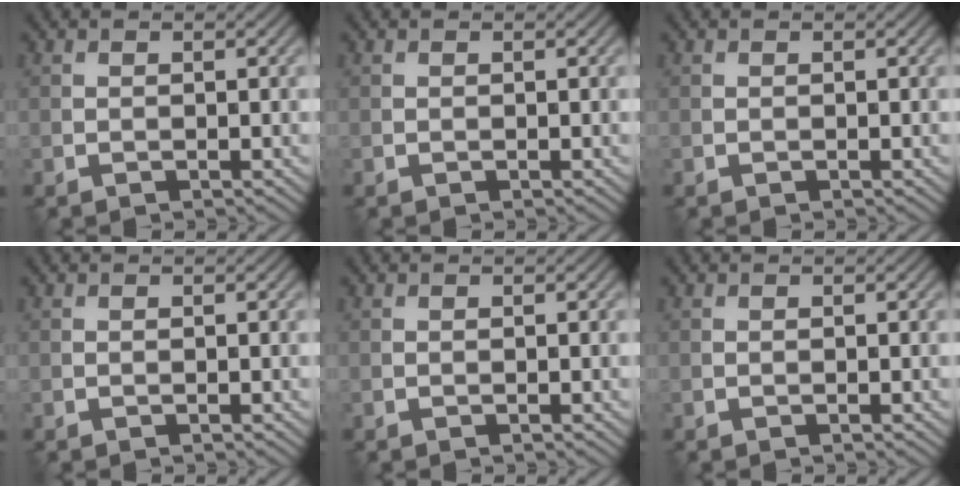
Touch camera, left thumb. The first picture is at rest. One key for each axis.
{"total": 0.0}
{"total": 0.0}
{"total": 0.0}
{"total": 0.0}
{"total": 0.0}